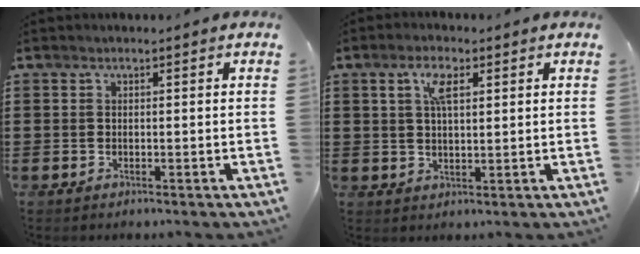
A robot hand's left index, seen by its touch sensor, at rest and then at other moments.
{"total": 4.4, "force": [1.9, 1.8, 3.5], "torque": [-0.071, 0.006, 0.030]}